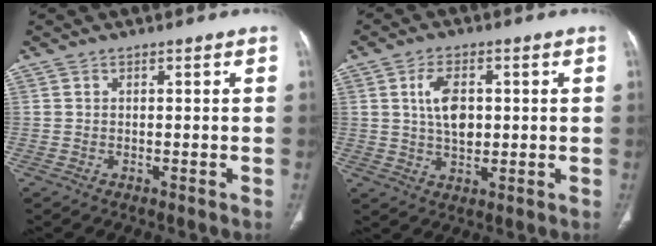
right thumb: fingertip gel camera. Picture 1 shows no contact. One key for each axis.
{"total": 6.8, "fx": 1.2, "fy": 4.1, "fz": 5.3, "tx": -0.086, "ty": -0.003, "tz": 0.021}